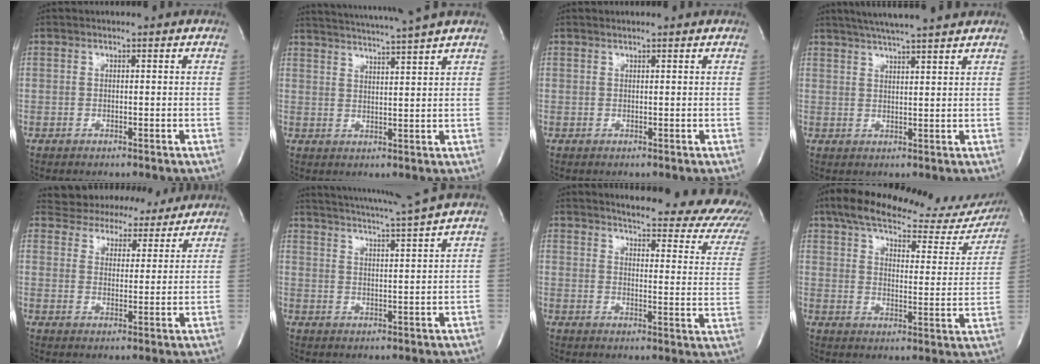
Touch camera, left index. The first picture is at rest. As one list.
[{"total": 11.1, "force": [10.0, -2.2, 4.3], "torque": [-0.077, -0.013, 0.141]}, {"total": 1.5, "force": [1.4, 0.1, 0.5], "torque": [-0.009, 0.012, 0.018]}, {"total": 10.8, "force": [9.4, 0.0, 5.4], "torque": [-0.089, 0.018, 0.128]}, {"total": 14.7, "force": [13.6, 5.3, 2.2], "torque": [-0.024, 0.016, 0.174]}, {"total": 12.3, "force": [11.0, -2.3, 5.0], "torque": [-0.094, -0.026, 0.155]}, {"total": 21.9, "force": [19.5, 3.5, 9.3], "torque": [-0.105, -0.080, 0.202]}, {"total": 27.8, "force": [24.1, 7.2, 11.9], "torque": [-0.188, -0.026, 0.296]}]